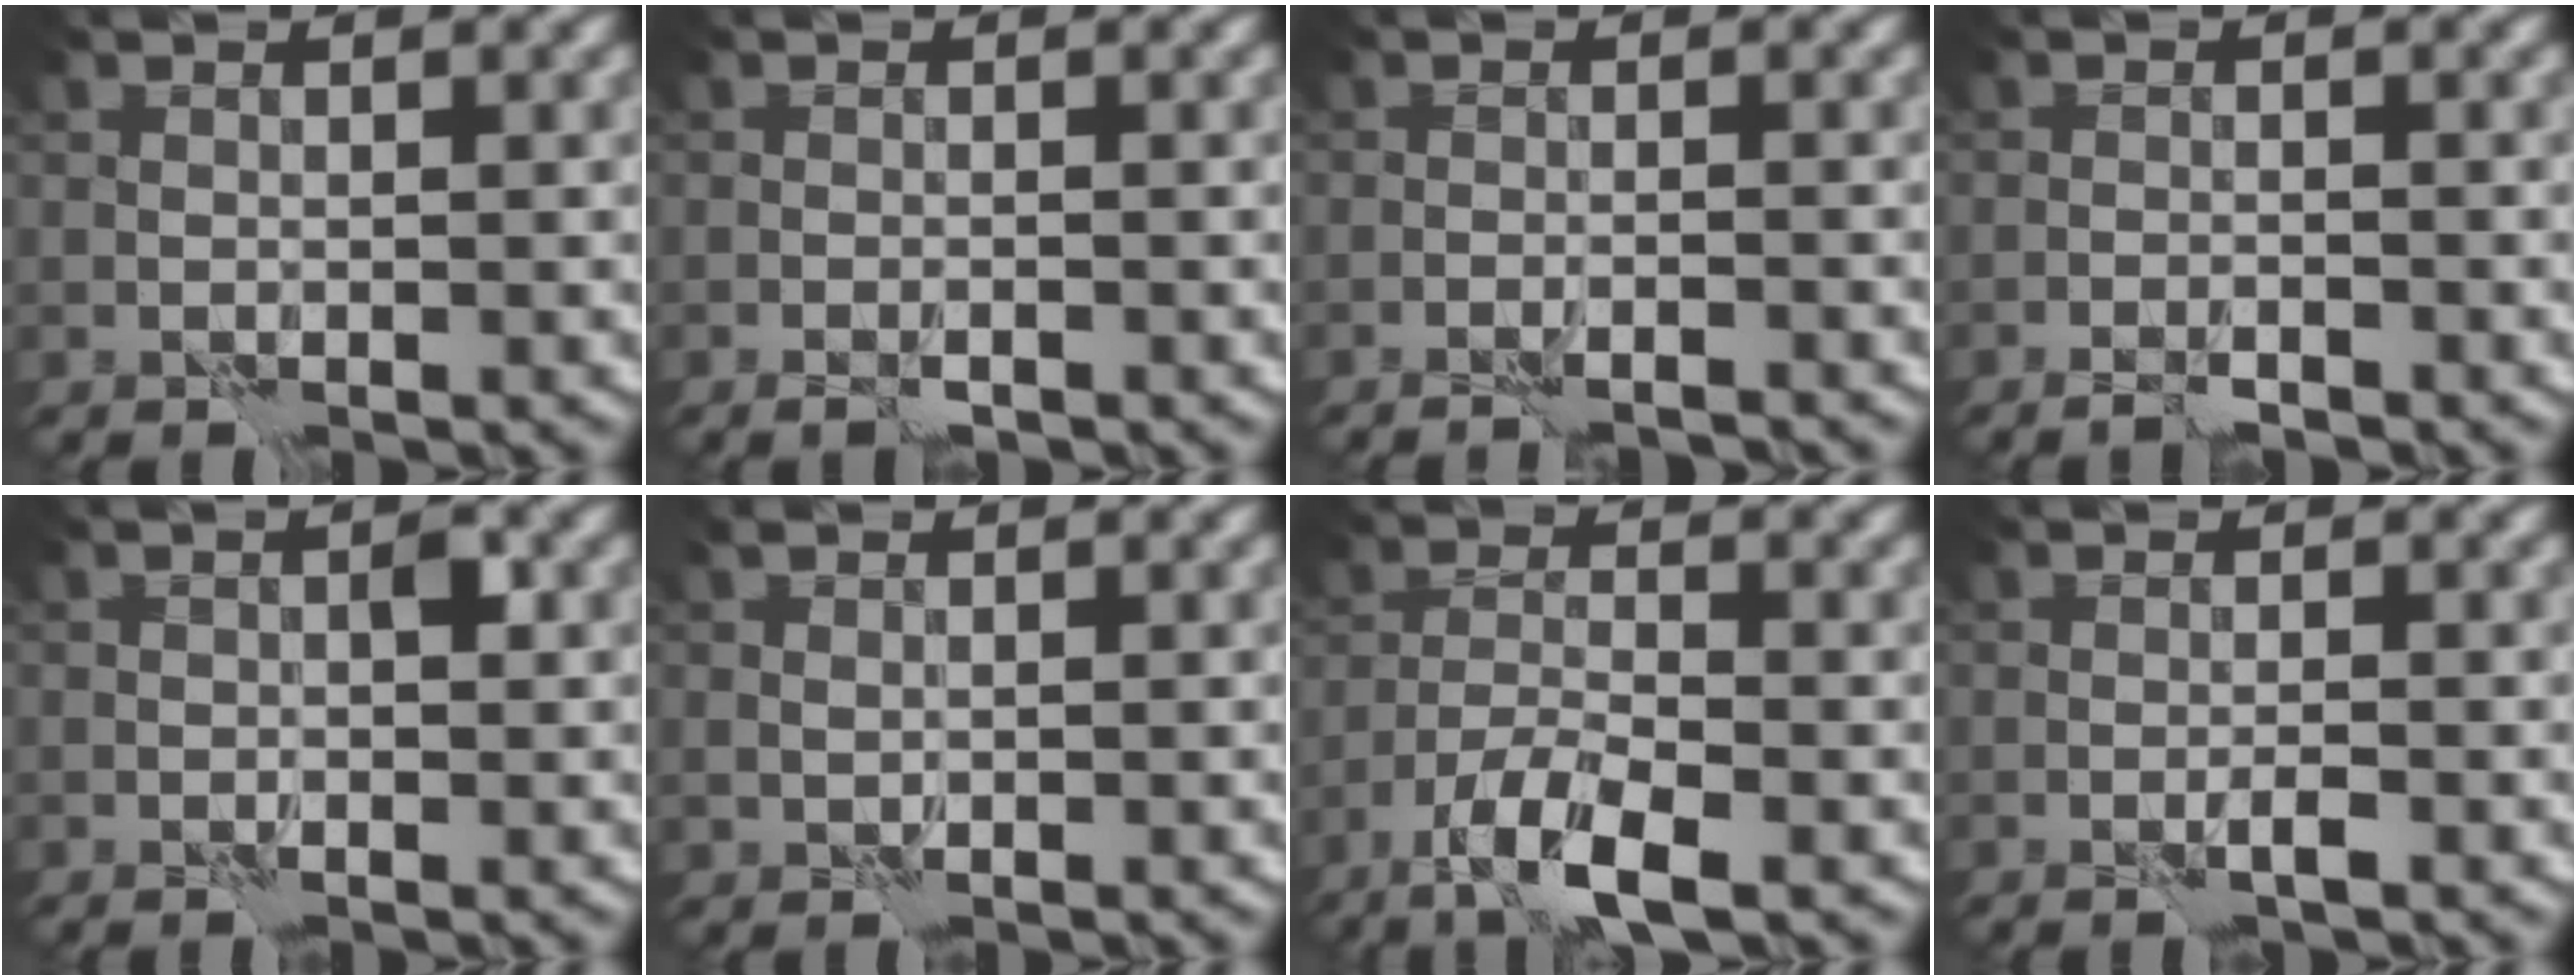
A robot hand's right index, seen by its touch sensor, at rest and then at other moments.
{"total": 0.8, "force": [-0.5, 0.1, 0.6], "torque": [-0.013, -0.002, -0.010]}
{"total": 2.6, "force": [-2.5, 0.1, 0.8], "torque": [-0.010, 0.011, -0.034]}
{"total": 1.2, "force": [-1.1, -0.1, 0.6], "torque": [-0.016, 0.001, -0.022]}
{"total": 1.0, "force": [-0.1, 0.3, 1.0], "torque": [-0.013, 0.003, -0.002]}
{"total": 1.1, "force": [0.3, 0.8, 0.7], "torque": [-0.010, -0.001, 0.010]}
{"total": 5.7, "force": [-3.7, 1.4, 4.1], "torque": [-0.077, -0.004, -0.073]}
{"total": 0.8, "force": [-0.3, -0.2, 0.7], "torque": [-0.013, 0.003, -0.005]}